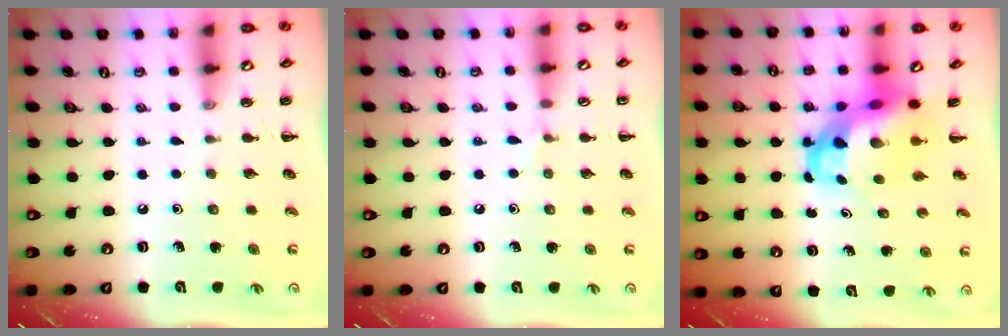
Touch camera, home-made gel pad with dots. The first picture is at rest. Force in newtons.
{"total": 3.7, "press": 3.5, "slide": 1.2}
{"total": 7.0, "press": 6.7, "slide": 2.0}